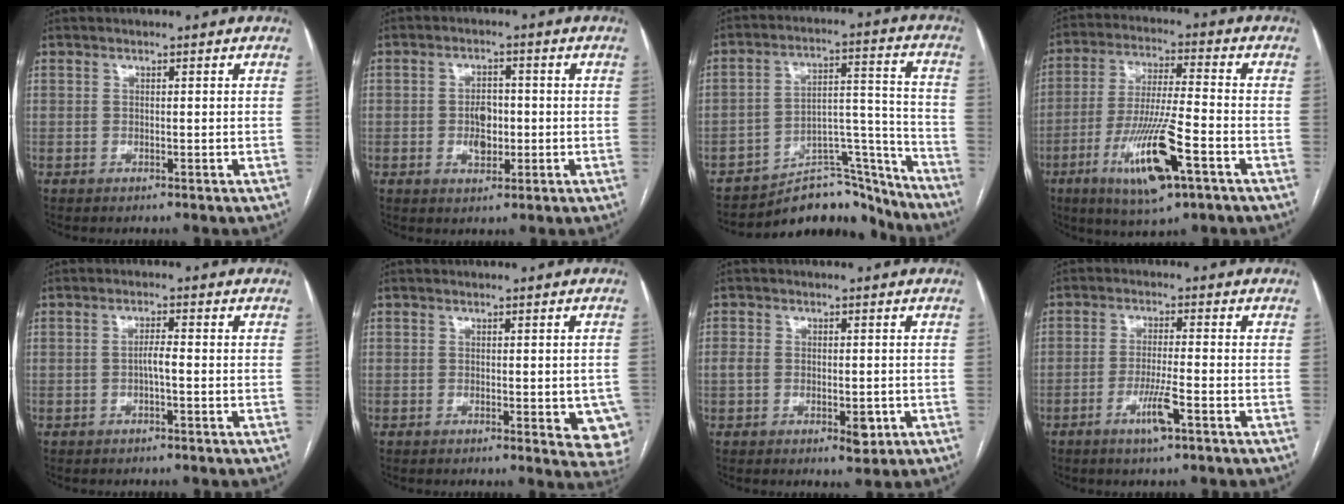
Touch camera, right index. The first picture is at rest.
{"total": 4.3, "force": [-0.6, 2.7, 3.3], "torque": [-0.054, 0.004, -0.007]}
{"total": 14.5, "force": [-13.8, 4.3, 1.6], "torque": [0.004, 0.076, -0.203]}
{"total": 13.8, "force": [-6.1, 1.8, 12.3], "torque": [-0.238, -0.020, -0.105]}
{"total": 2.1, "force": [-0.5, 0.2, 2.0], "torque": [-0.034, 0.004, -0.009]}
{"total": 7.0, "force": [-1.4, 2.6, 6.3], "torque": [-0.054, -0.009, -0.015]}
{"total": 4.8, "force": [-1.2, 2.7, 3.7], "torque": [-0.062, 0.002, -0.011]}
{"total": 5.0, "force": [-2.5, 0.1, 4.3], "torque": [-0.083, -0.008, -0.048]}